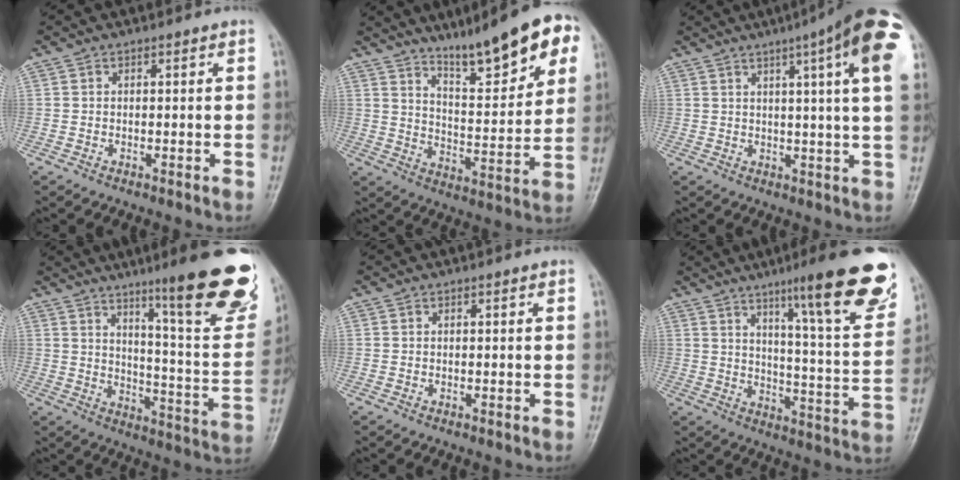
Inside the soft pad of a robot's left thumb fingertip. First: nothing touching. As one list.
[{"total": 17.1, "force": [11.0, 3.9, 12.6], "torque": [-0.150, -0.052, 0.174]}, {"total": 17.1, "force": [8.0, 1.7, 15.0], "torque": [-0.197, -0.010, 0.088]}, {"total": 23.0, "force": [14.2, 3.3, 17.8], "torque": [-0.209, -0.078, 0.205]}, {"total": 0.0}, {"total": 21.2, "force": [12.9, 2.6, 16.6], "torque": [-0.200, -0.062, 0.185]}]